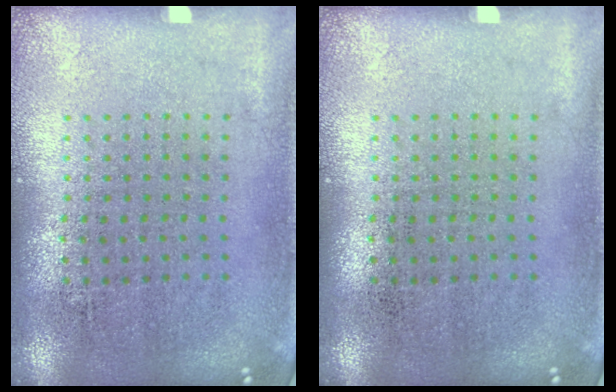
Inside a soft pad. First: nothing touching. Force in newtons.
{"total": 0.0}